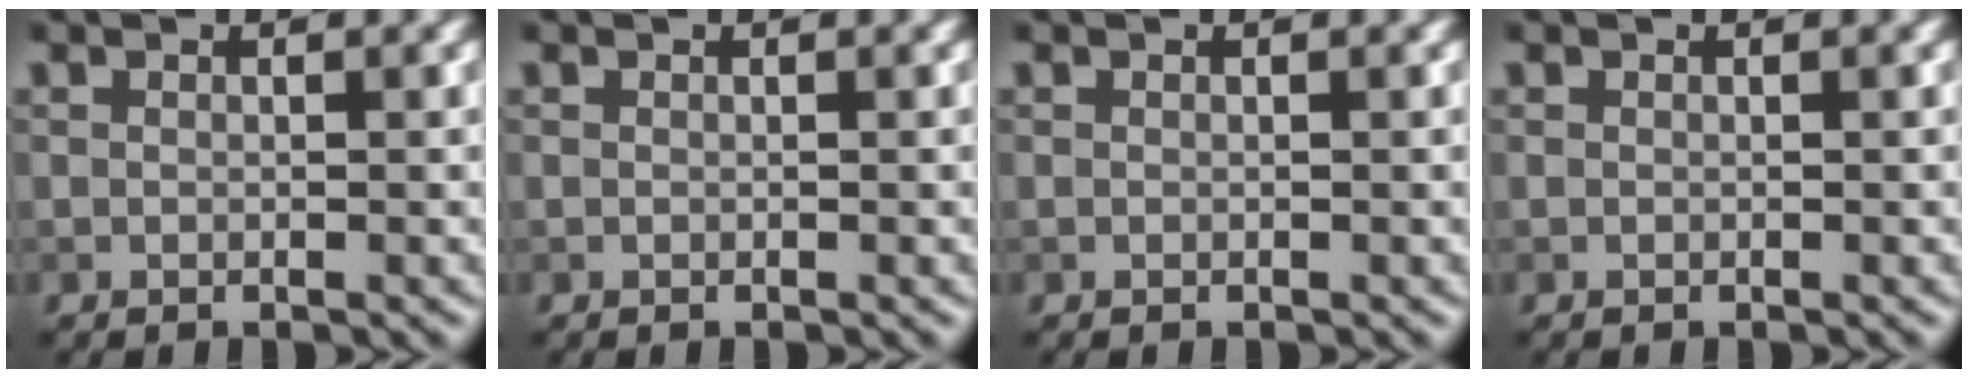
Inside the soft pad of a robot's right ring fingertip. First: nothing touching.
{"total": 0.0}
{"total": 0.0}
{"total": 0.0}